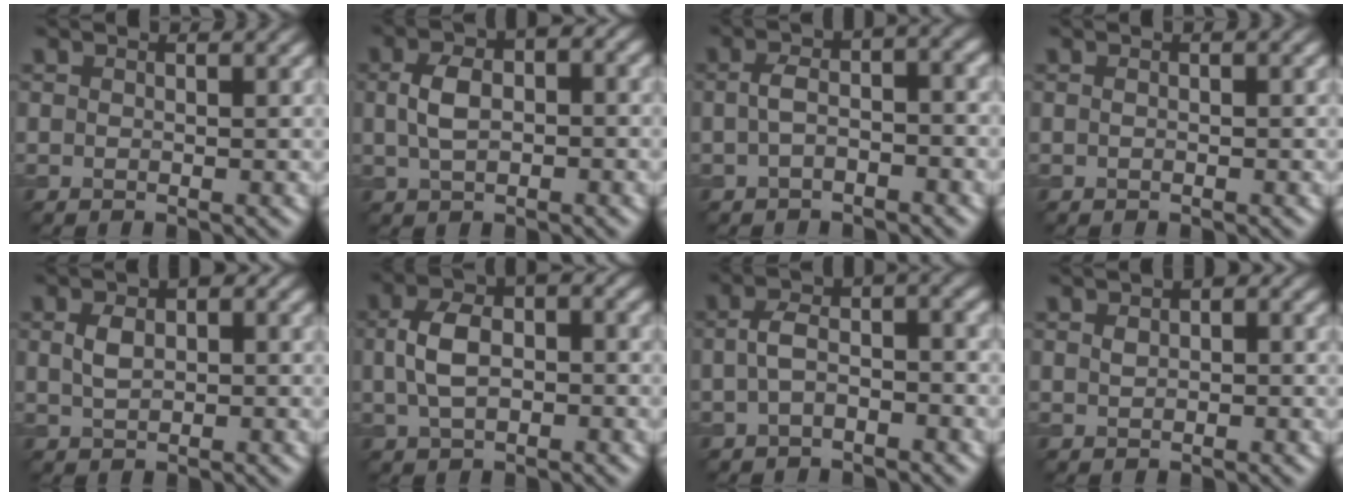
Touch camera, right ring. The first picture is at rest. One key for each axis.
{"total": 4.6, "fx": 0.3, "fy": 2.7, "fz": 3.7, "tx": -0.075, "ty": 0.006, "tz": 0.006}
{"total": 3.6, "fx": -0.4, "fy": 1.5, "fz": 3.2, "tx": -0.059, "ty": 0.009, "tz": -0.010}
{"total": 0.6, "fx": 0.0, "fy": 0.2, "fz": 0.6, "tx": -0.014, "ty": -0.004, "tz": -0.003}
{"total": 3.0, "fx": 0.4, "fy": 1.8, "fz": 2.4, "tx": -0.050, "ty": 0.005, "tz": 0.008}
{"total": 5.9, "fx": 0.2, "fy": 3.6, "fz": 4.7, "tx": -0.095, "ty": 0.006, "tz": 0.001}
{"total": 4.1, "fx": -0.5, "fy": 1.9, "fz": 3.6, "tx": -0.067, "ty": 0.010, "tz": -0.013}
{"total": 1.9, "fx": 0.3, "fy": 1.2, "fz": 1.5, "tx": -0.026, "ty": 0.005, "tz": 0.004}